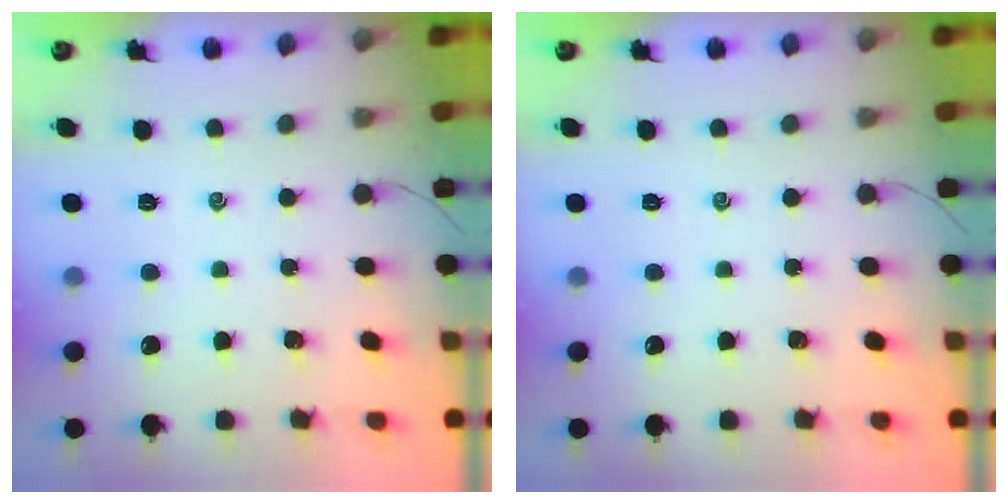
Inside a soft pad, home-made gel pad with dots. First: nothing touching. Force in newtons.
{"total": 0.0}